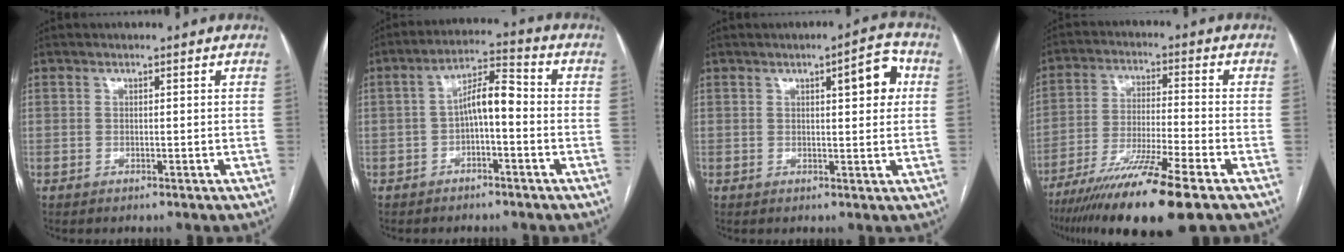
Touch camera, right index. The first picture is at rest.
{"total": 6.4, "force": [-0.9, 1.9, 6.1], "torque": [-0.109, 0.028, -0.018]}
{"total": 5.8, "force": [1.7, 1.4, 5.3], "torque": [-0.070, 0.012, 0.020]}
{"total": 14.8, "force": [-10.1, -0.3, 10.9], "torque": [-0.202, -0.044, -0.176]}